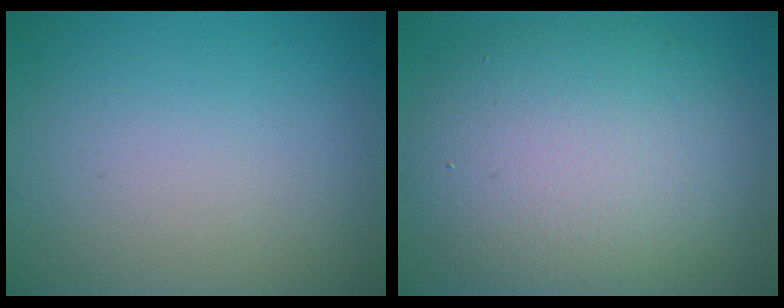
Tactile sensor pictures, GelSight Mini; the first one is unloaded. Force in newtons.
{"total": 10.5, "press": 10.5, "slide": 0.5}